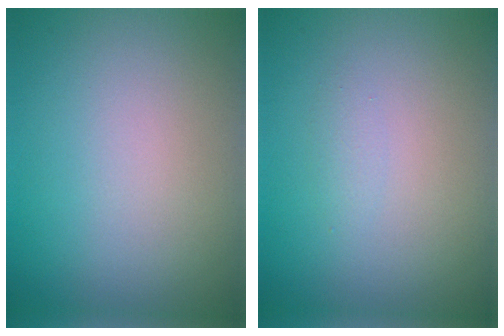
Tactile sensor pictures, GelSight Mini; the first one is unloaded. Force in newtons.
{"total": 0.6, "press": 0.6, "slide": 0.0}